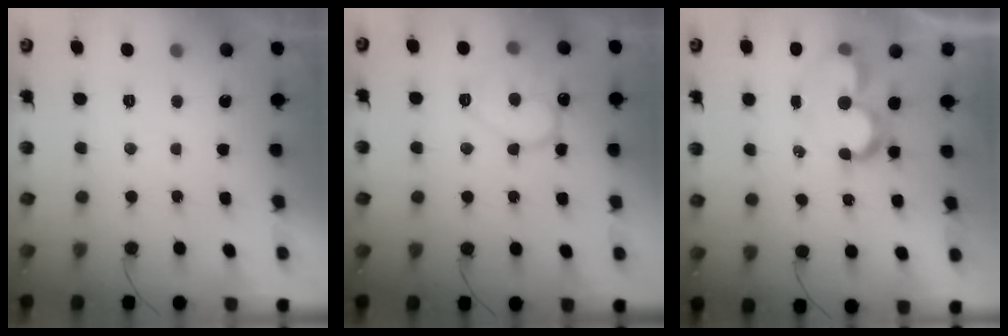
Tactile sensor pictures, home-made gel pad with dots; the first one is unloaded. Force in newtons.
{"total": 11.8, "press": 11.7, "slide": 1.0}
{"total": 9.0, "press": 9.0, "slide": 0.3}